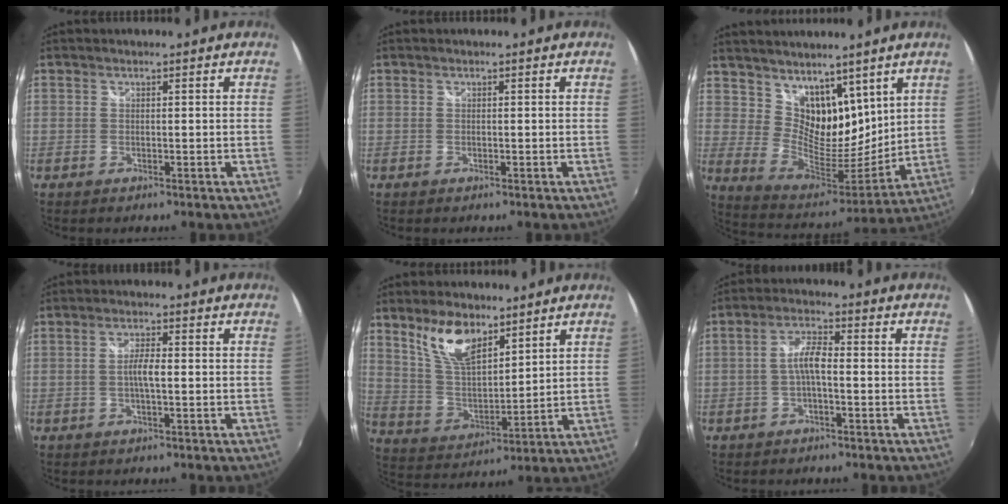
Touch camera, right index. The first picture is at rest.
{"total": 0.0}
{"total": 15.1, "force": [9.7, 9.0, 7.2], "torque": [-0.128, -0.005, 0.189]}
{"total": 3.0, "force": [-0.4, 0.5, 2.9], "torque": [-0.054, 0.002, -0.009]}
{"total": 11.1, "force": [7.5, 4.7, 6.8], "torque": [-0.127, 0.006, 0.151]}
{"total": 4.2, "force": [-1.2, 1.1, 3.9], "torque": [-0.079, 0.012, -0.024]}